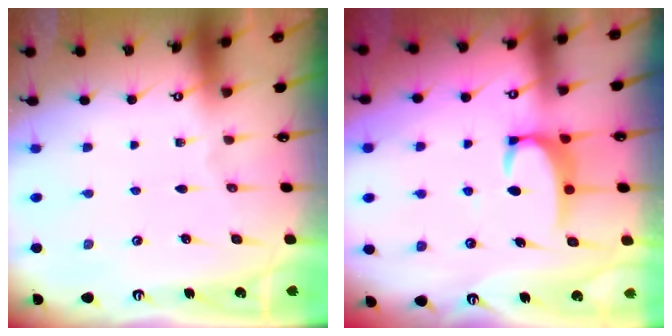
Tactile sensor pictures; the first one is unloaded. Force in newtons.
{"total": 3.3, "press": 3.3, "slide": 0.3}